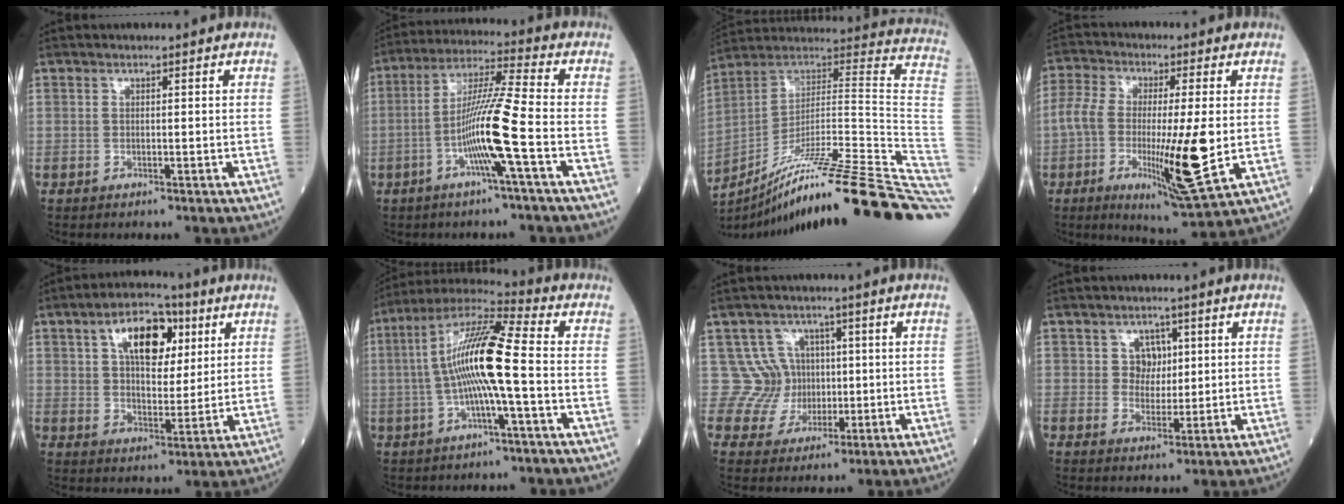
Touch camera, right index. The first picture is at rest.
{"total": 10.7, "force": [-3.5, -1.3, 10.0], "torque": [-0.192, 0.003, -0.070]}
{"total": 34.1, "force": [-23.7, -1.0, 24.5], "torque": [-0.232, -0.008, -0.362]}
{"total": 14.3, "force": [-2.3, 2.4, 13.9], "torque": [-0.250, -0.016, -0.037]}
{"total": 11.0, "force": [4.6, 5.7, 8.3], "torque": [-0.139, 0.022, 0.077]}
{"total": 13.4, "force": [-1.0, 0.5, 13.3], "torque": [-0.259, 0.020, -0.026]}
{"total": 6.3, "force": [1.1, 6.1, -0.6], "torque": [0.028, 0.018, 0.024]}
{"total": 3.6, "force": [1.2, 3.1, 1.4], "torque": [-0.015, 0.005, 0.019]}